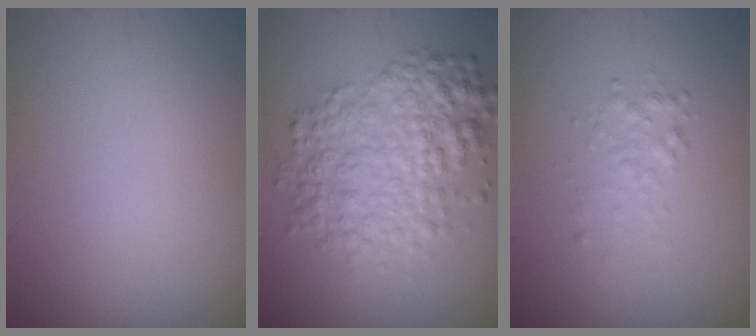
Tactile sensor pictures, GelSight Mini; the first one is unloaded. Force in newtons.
{"total": 6.1, "press": 6.1, "slide": 0.1}
{"total": 1.4, "press": 1.4, "slide": 0.1}